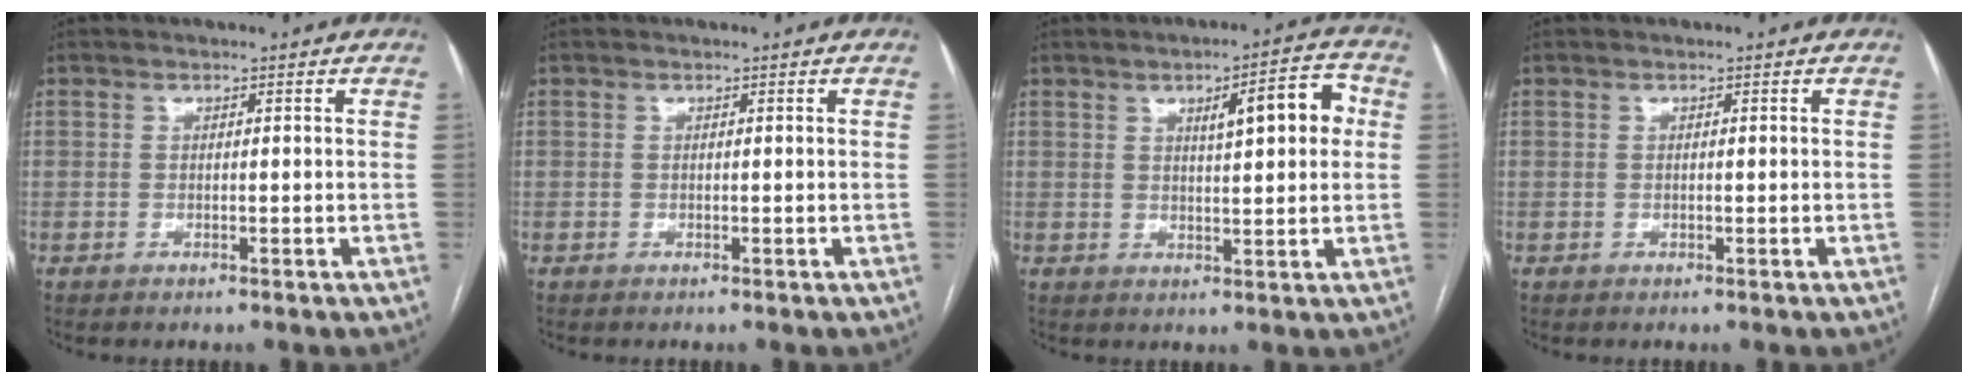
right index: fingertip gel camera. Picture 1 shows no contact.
{"total": 0.0}
{"total": 7.7, "force": [2.1, 1.6, 7.2], "torque": [-0.100, 0.019, 0.029]}
{"total": 0.0}